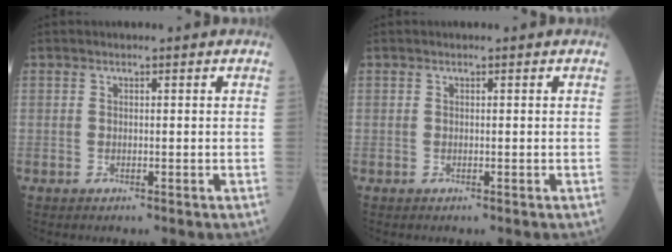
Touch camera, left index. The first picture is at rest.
{"total": 0.0}